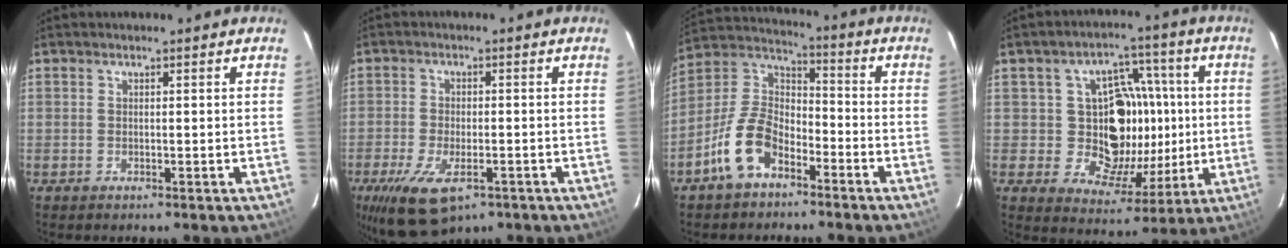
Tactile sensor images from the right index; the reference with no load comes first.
{"total": 11.5, "force": [-6.3, 5.2, 8.0], "torque": [-0.179, -0.032, -0.105]}
{"total": 11.8, "force": [-6.8, 6.6, 7.0], "torque": [-0.147, 0.027, -0.130]}
{"total": 13.5, "force": [0.2, 12.1, 5.9], "torque": [-0.110, 0.027, 0.017]}